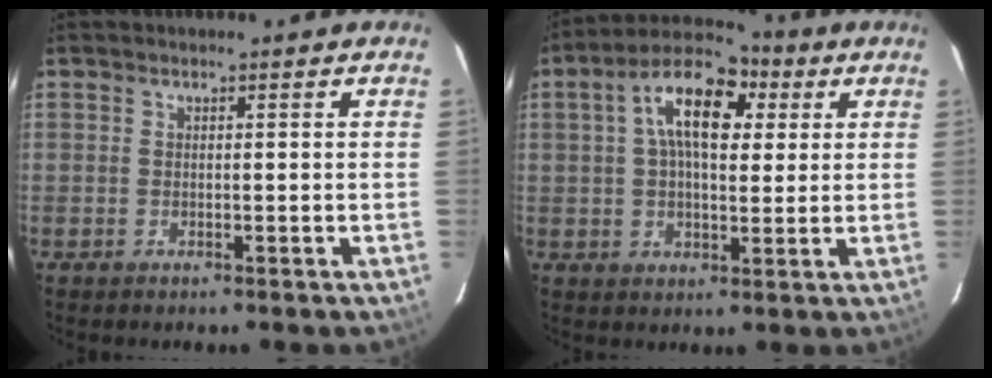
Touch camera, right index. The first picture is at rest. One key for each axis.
{"total": 13.0, "fx": 4.0, "fy": 6.6, "fz": 10.5, "tx": -0.183, "ty": 0.033, "tz": 0.055}